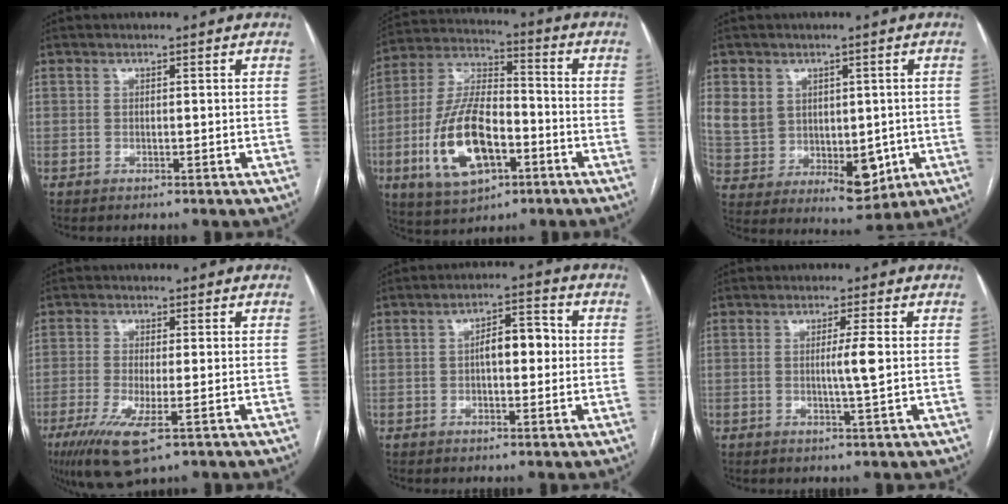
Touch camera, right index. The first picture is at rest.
{"total": 16.0, "force": [-5.3, 6.7, 13.5], "torque": [-0.285, 0.004, -0.090]}
{"total": 12.3, "force": [1.2, 9.7, 7.4], "torque": [-0.145, 0.017, 0.061]}
{"total": 8.4, "force": [-4.2, 1.6, 7.1], "torque": [-0.138, -0.025, -0.070]}
{"total": 5.4, "force": [0.1, 2.2, 5.0], "torque": [-0.078, 0.020, 0.000]}
{"total": 3.5, "force": [0.1, -0.5, 3.4], "torque": [-0.061, -0.006, 0.000]}